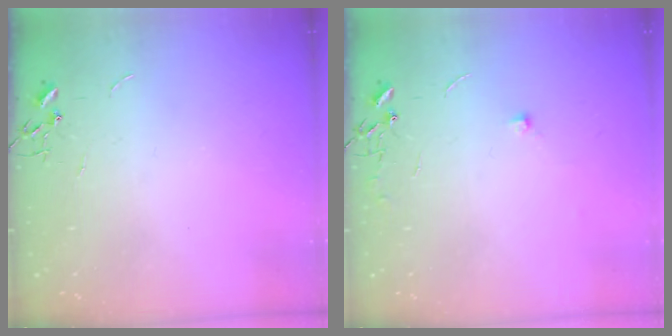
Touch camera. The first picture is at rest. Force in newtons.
{"total": 5.5, "press": 5.5, "slide": 0.8}